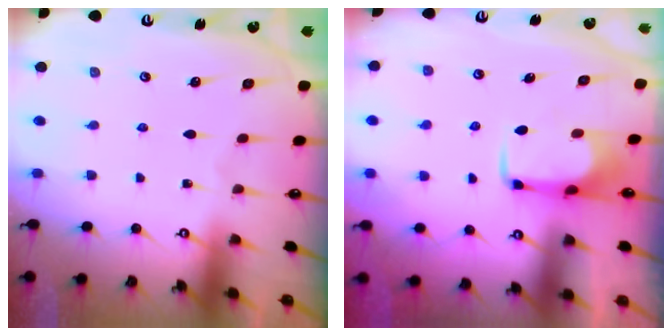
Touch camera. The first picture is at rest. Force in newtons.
{"total": 1.4, "press": 1.3, "slide": 0.5}